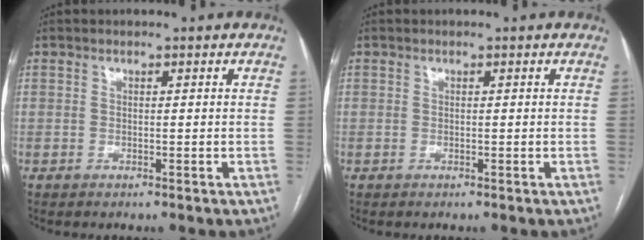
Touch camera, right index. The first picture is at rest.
{"total": 0.0}